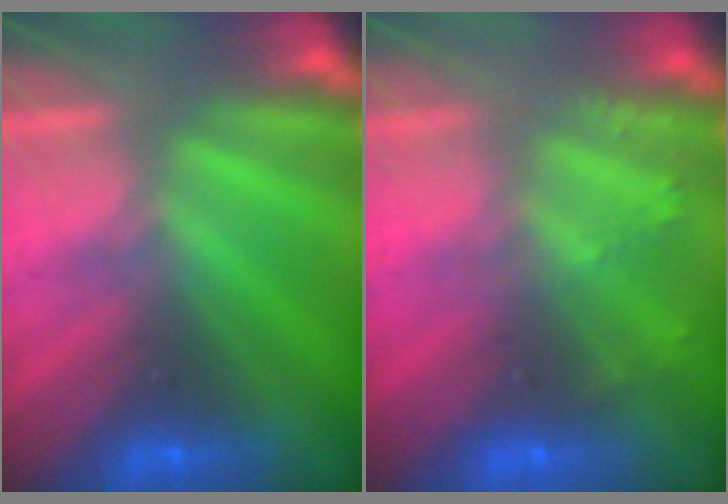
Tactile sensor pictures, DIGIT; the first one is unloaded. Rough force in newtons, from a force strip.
{"total": 2.2}